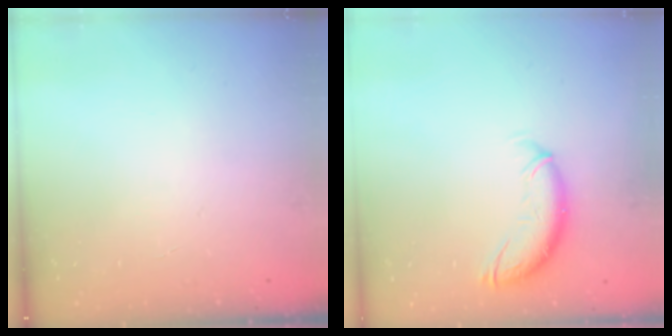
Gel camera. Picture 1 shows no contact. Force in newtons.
{"total": 10.7, "press": 10.6, "slide": 1.5}